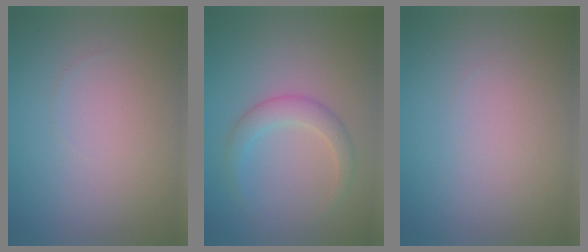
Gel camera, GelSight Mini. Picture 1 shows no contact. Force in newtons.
{"total": 2.6, "press": 2.6, "slide": 0.1}
{"total": 0.0}